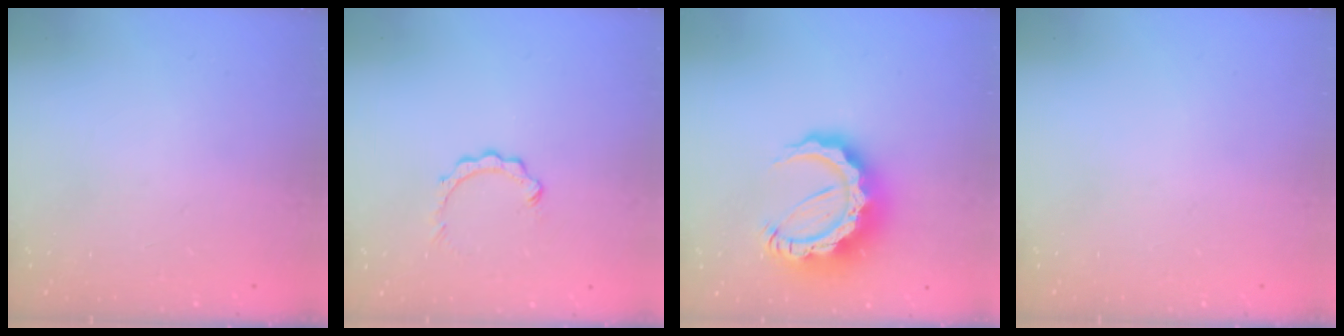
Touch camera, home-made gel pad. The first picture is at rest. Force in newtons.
{"total": 2.5, "press": 2.4, "slide": 0.4}
{"total": 14.2, "press": 14.1, "slide": 1.3}
{"total": 0.0}